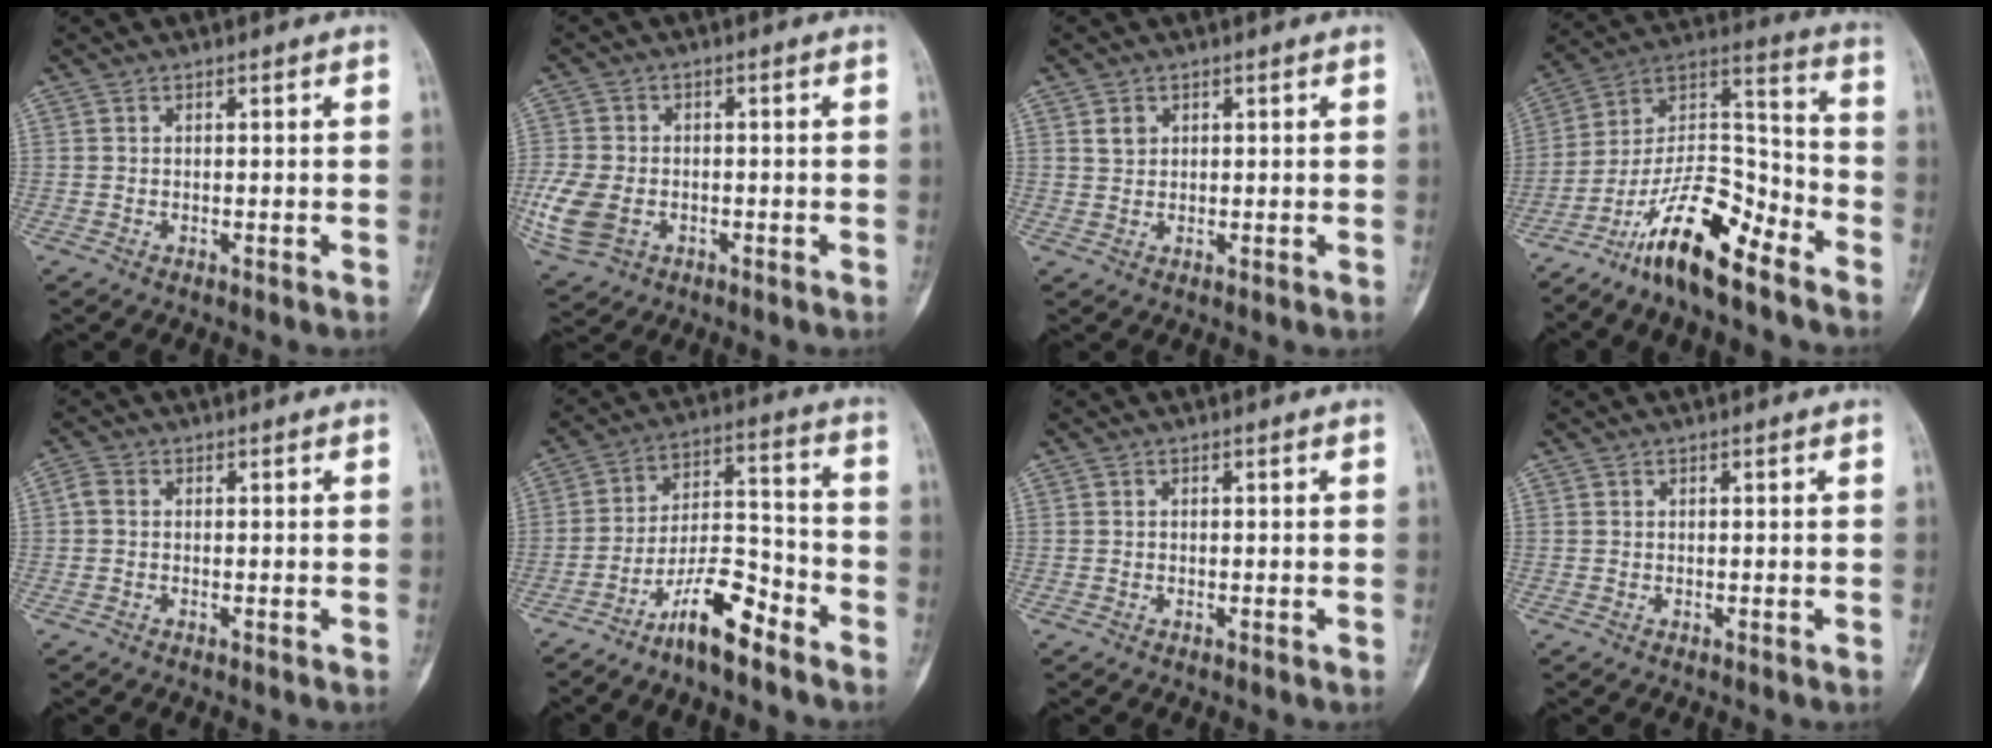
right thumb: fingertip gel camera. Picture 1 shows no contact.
{"total": 9.6, "force": [-2.6, 6.8, 6.2], "torque": [-0.142, 0.001, -0.045]}
{"total": 2.3, "force": [1.1, 1.8, 0.9], "torque": [-0.008, -0.005, 0.022]}
{"total": 17.1, "force": [-11.9, 5.0, 11.2], "torque": [-0.178, 0.099, -0.214]}
{"total": 1.9, "force": [0.1, 1.5, 1.1], "torque": [-0.021, 0.005, -0.001]}
{"total": 11.0, "force": [-7.9, 2.9, 7.1], "torque": [-0.122, 0.074, -0.146]}
{"total": 0.0}
{"total": 0.0}